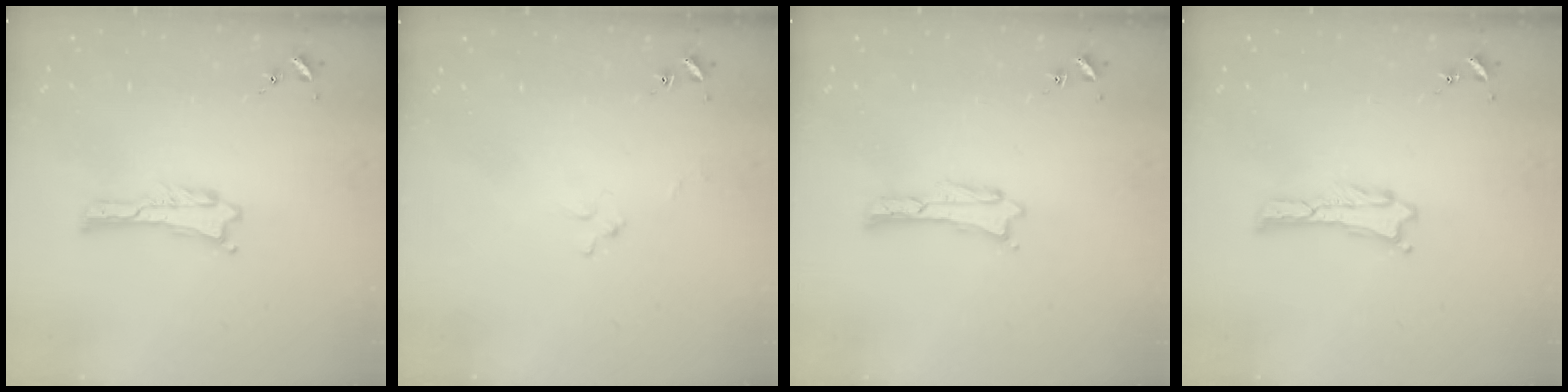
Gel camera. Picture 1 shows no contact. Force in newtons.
{"total": 2.0, "press": 2.0, "slide": 0.2}
{"total": 0.0}
{"total": 0.0}